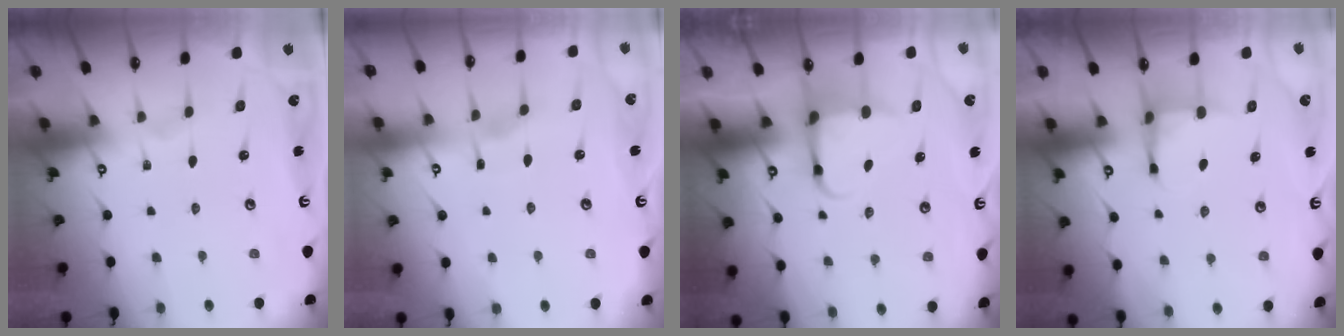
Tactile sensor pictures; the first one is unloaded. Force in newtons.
{"total": 2.8, "press": 2.8, "slide": 0.4}
{"total": 3.7, "press": 3.6, "slide": 0.7}
{"total": 4.3, "press": 4.2, "slide": 0.7}